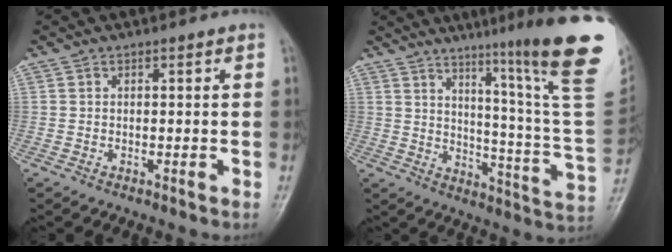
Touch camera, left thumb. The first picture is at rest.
{"total": 23.9, "force": [15.0, 0.3, 18.6], "torque": [-0.237, -0.105, 0.205]}